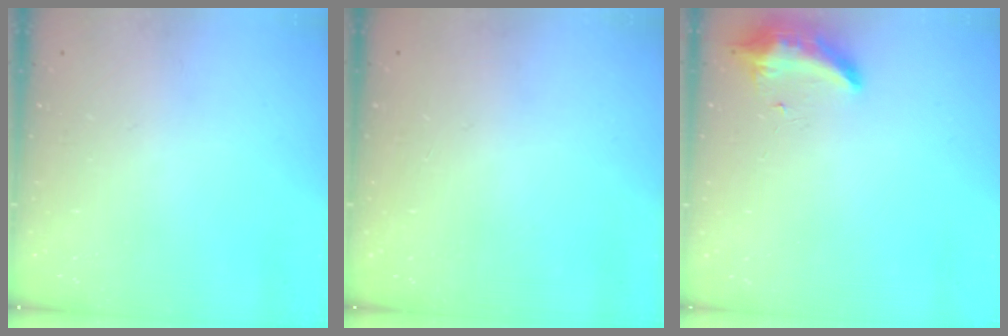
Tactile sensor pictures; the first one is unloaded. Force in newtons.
{"total": 0.0}
{"total": 8.3, "press": 8.3, "slide": 0.1}